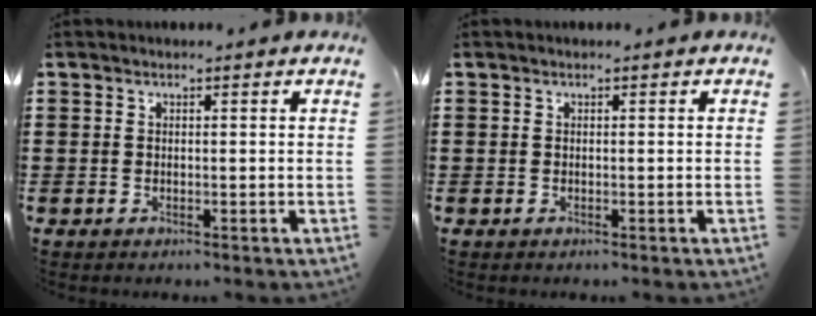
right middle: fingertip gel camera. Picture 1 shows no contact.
{"total": 0.0}